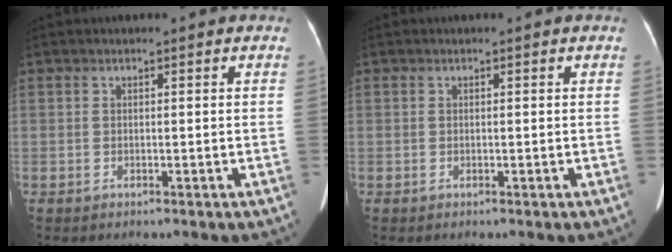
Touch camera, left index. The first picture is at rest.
{"total": 0.0}